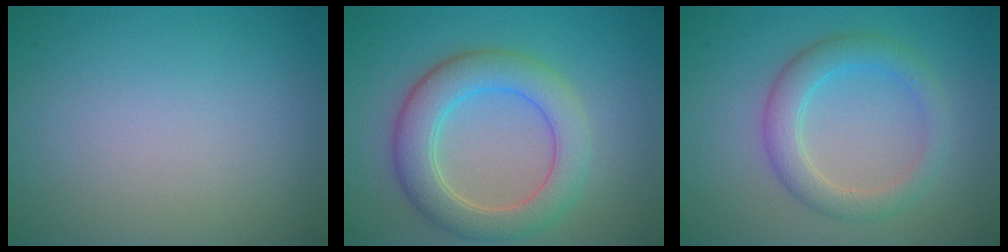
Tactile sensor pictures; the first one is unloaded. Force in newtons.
{"total": 5.8, "press": 5.8, "slide": 0.6}
{"total": 3.5, "press": 3.5, "slide": 0.2}